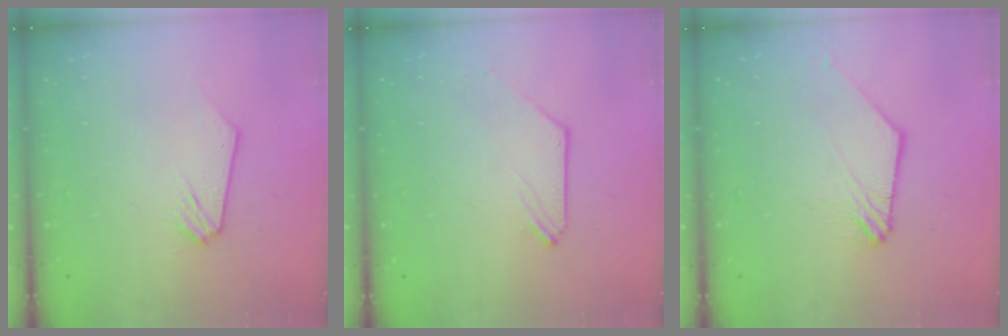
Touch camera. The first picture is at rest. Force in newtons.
{"total": 0.0}
{"total": 1.6, "press": 1.6, "slide": 0.1}